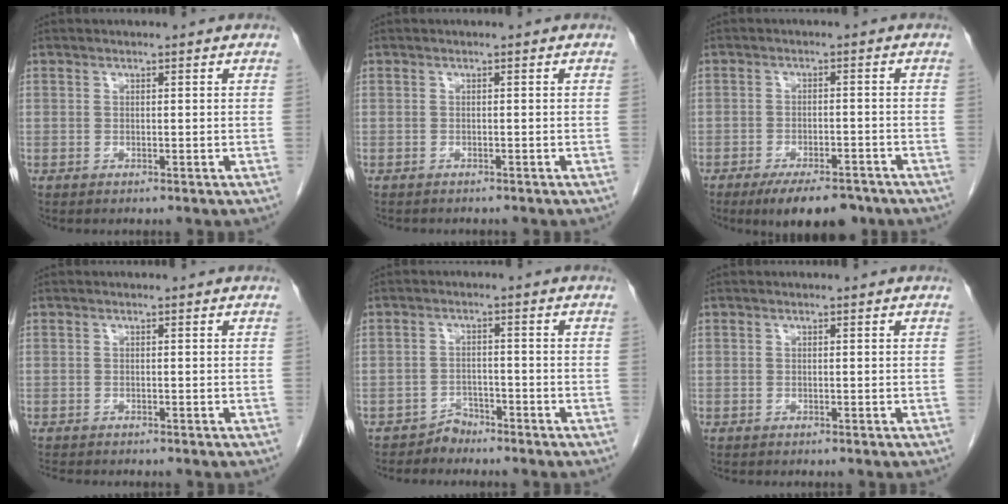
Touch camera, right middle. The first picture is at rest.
{"total": 2.8, "force": [-2.4, 0.9, 1.0], "torque": [-0.014, -0.004, -0.027]}
{"total": 8.6, "force": [-6.6, 3.0, 4.6], "torque": [-0.064, -0.003, -0.100]}
{"total": 3.5, "force": [-3.1, 0.8, 1.4], "torque": [-0.020, -0.007, -0.045]}
{"total": 2.5, "force": [-2.2, 0.9, -0.5], "torque": [0.010, 0.002, -0.039]}
{"total": 0.6, "force": [-0.6, 0.1, 0.2], "torque": [-0.004, 0.000, -0.009]}